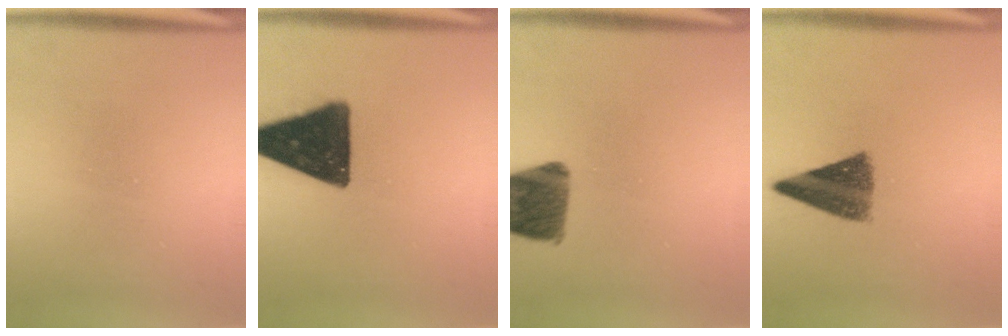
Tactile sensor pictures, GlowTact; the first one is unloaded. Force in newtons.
{"total": 17.6}
{"total": 10.6}
{"total": 8.7}